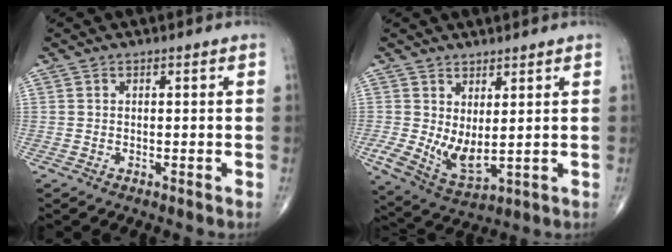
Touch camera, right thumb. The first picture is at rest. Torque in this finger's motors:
{"motor_torque": [1.40, 1.44, 0.52, -0.33, 0.06]}